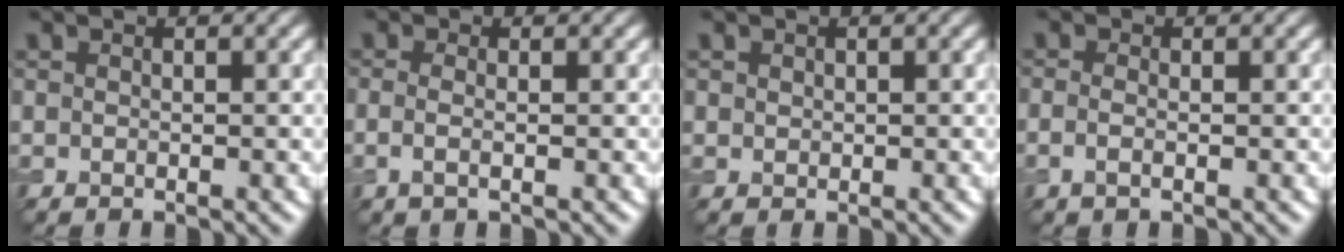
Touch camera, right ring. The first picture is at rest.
{"total": 1.5, "force": [-0.3, 0.5, 1.3], "torque": [-0.029, -0.006, -0.010]}
{"total": 0.6, "force": [0.3, 0.5, 0.1], "torque": [0.002, -0.002, 0.006]}
{"total": 1.2, "force": [-0.3, 0.5, 1.1], "torque": [-0.026, -0.005, -0.011]}